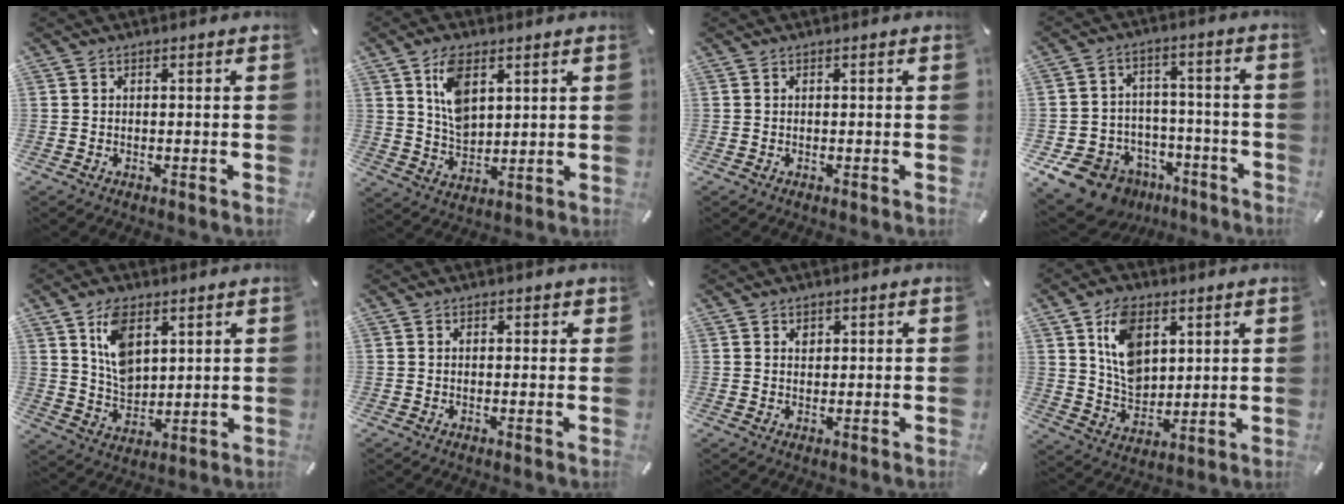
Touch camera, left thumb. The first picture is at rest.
{"total": 8.9, "force": [4.1, 5.3, 5.9], "torque": [-0.119, -0.005, 0.075]}
{"total": 0.0}
{"total": 12.7, "force": [-7.6, 9.3, 4.0], "torque": [-0.062, 0.059, -0.123]}
{"total": 9.5, "force": [4.6, 5.9, 5.9], "torque": [-0.113, -0.012, 0.084]}
{"total": 0.9, "force": [0.3, 0.7, 0.4], "torque": [-0.001, 0.002, 0.001]}
{"total": 1.4, "force": [0.7, 1.1, 0.3], "torque": [0.009, -0.006, 0.011]}
{"total": 11.2, "force": [4.7, 7.8, 6.6], "torque": [-0.121, -0.005, 0.088]}